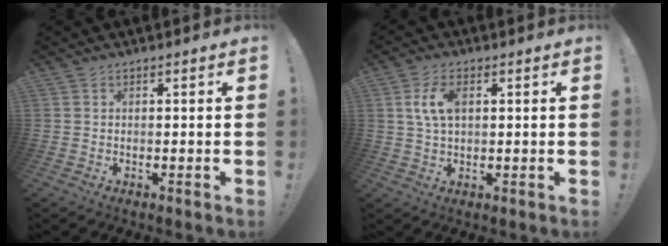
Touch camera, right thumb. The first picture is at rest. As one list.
[{"total": 7.0, "force": [1.7, 3.9, 5.5], "torque": [-0.102, 0.003, 0.029]}]